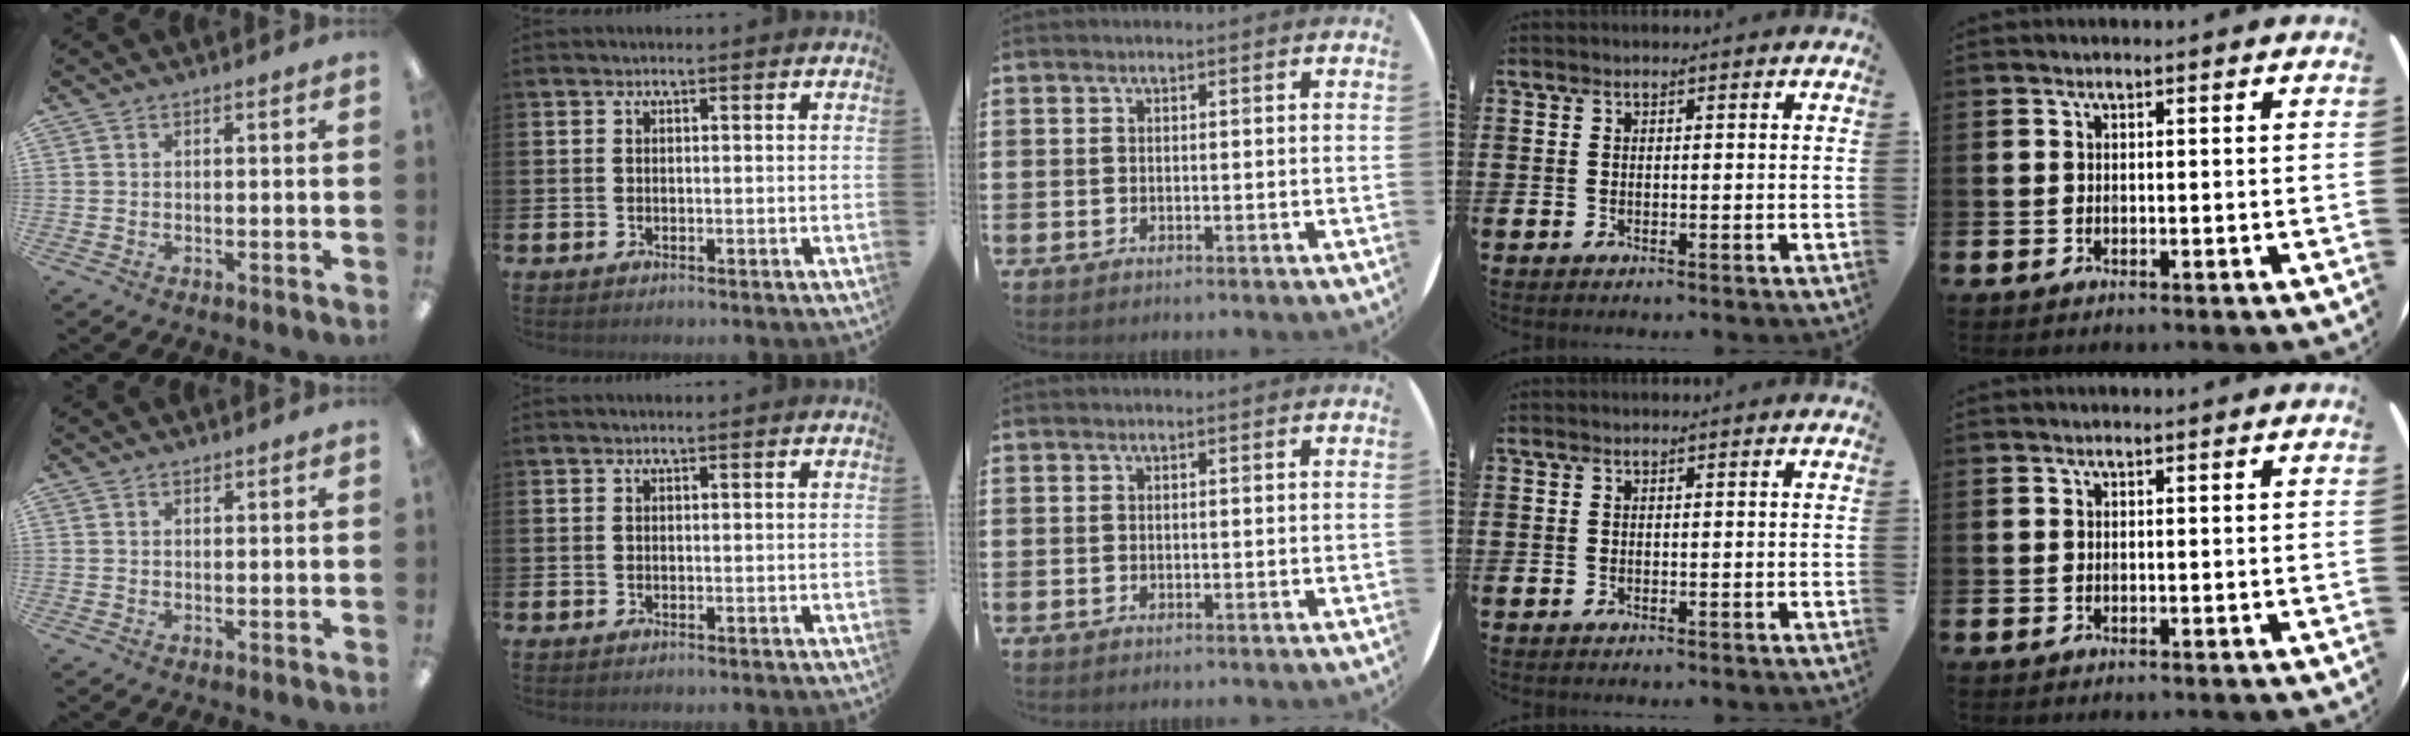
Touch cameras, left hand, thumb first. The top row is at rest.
{"thumb": {"total": 0.7, "force": [0.6, 0.3, 0.1], "torque": [-0.002, 0.000, 0.011]}}